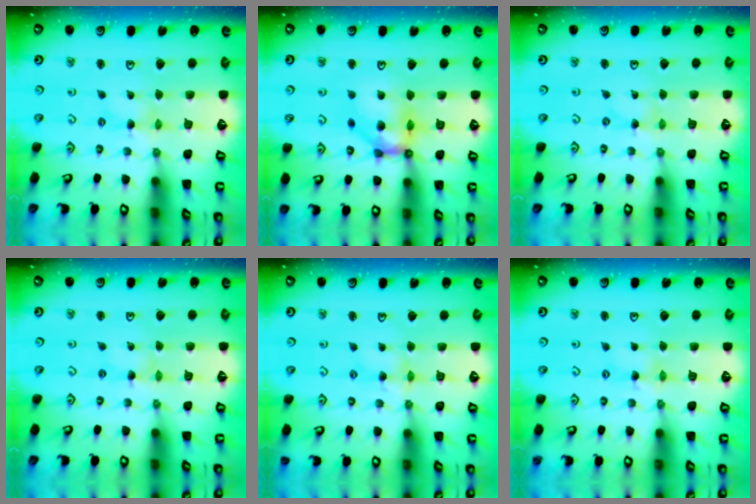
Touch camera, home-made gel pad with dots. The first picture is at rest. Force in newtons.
{"total": 12.6, "press": 12.5, "slide": 1.8}
{"total": 0.0}
{"total": 0.0}
{"total": 2.9, "press": 2.9, "slide": 0.4}
{"total": 1.2, "press": 1.2, "slide": 0.2}